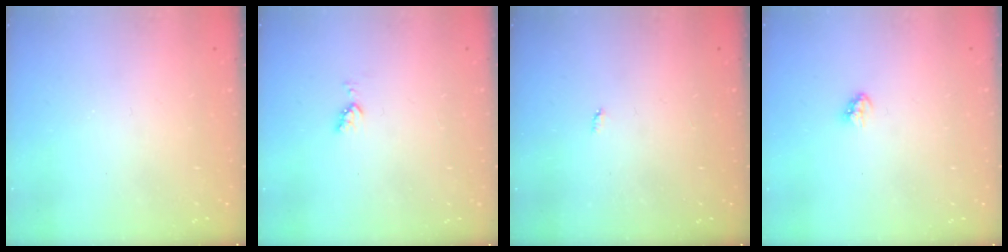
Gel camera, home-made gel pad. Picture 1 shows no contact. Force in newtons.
{"total": 3.5, "press": 3.4, "slide": 0.9}
{"total": 2.1, "press": 2.1, "slide": 0.4}
{"total": 3.1, "press": 3.1, "slide": 0.2}